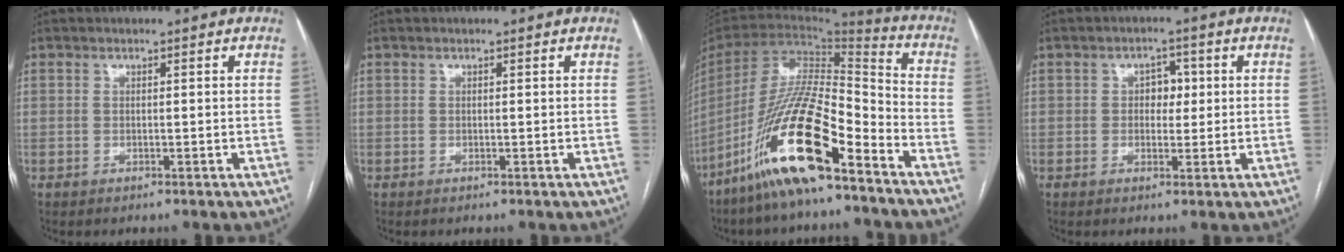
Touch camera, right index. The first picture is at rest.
{"total": 0.0}
{"total": 19.7, "force": [-12.3, 3.0, 15.1], "torque": [-0.318, -0.027, -0.232]}
{"total": 3.3, "force": [0.5, 2.2, 2.4], "torque": [-0.030, 0.010, 0.007]}